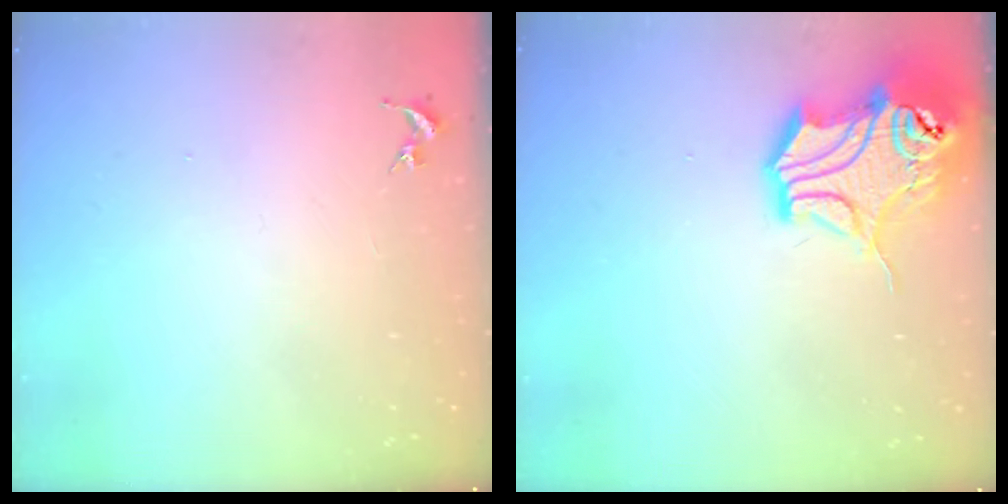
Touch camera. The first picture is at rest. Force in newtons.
{"total": 16.3, "press": 16.2, "slide": 2.2}